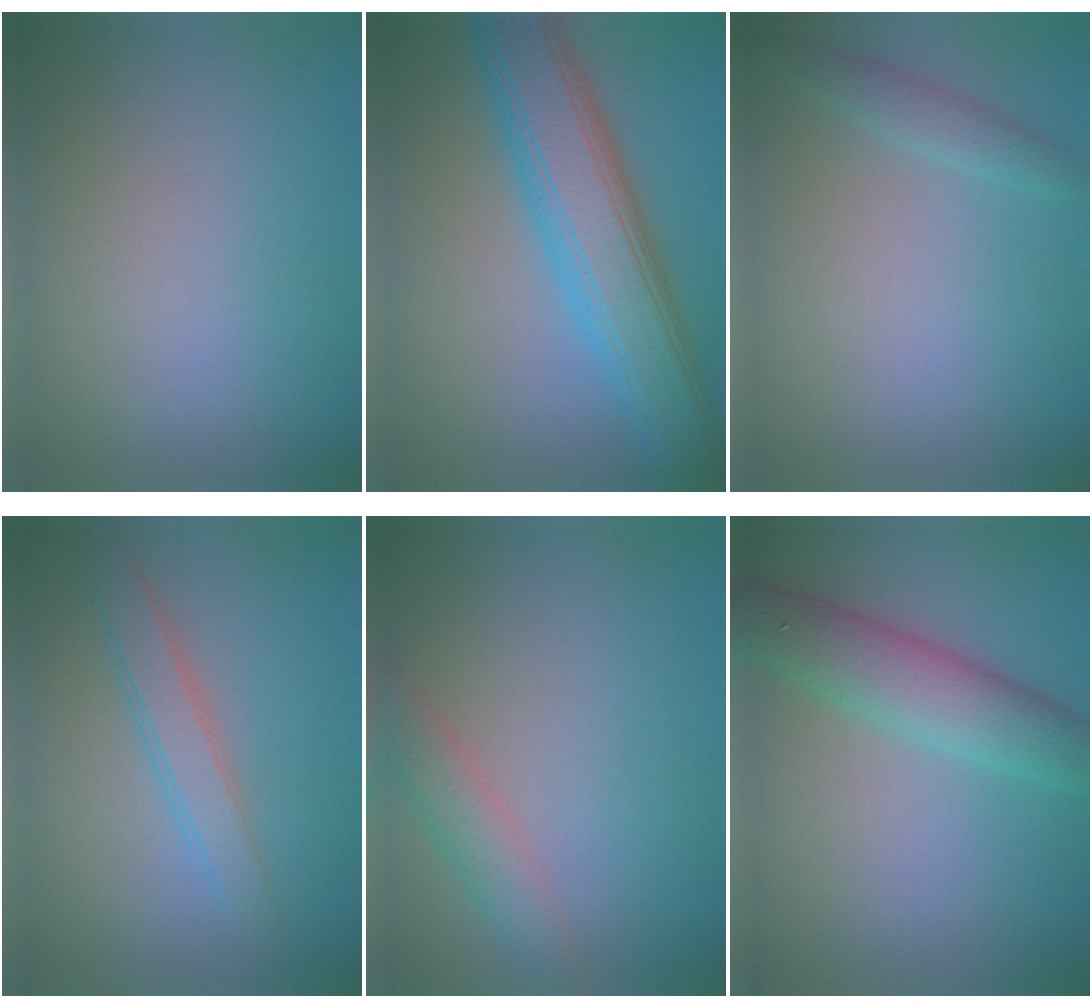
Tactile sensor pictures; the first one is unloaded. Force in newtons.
{"total": 8.7, "press": 8.7, "slide": 0.4}
{"total": 1.6, "press": 1.6, "slide": 0.1}
{"total": 2.7, "press": 2.7, "slide": 0.1}
{"total": 2.9, "press": 2.9, "slide": 0.1}
{"total": 5.3, "press": 5.3, "slide": 0.1}